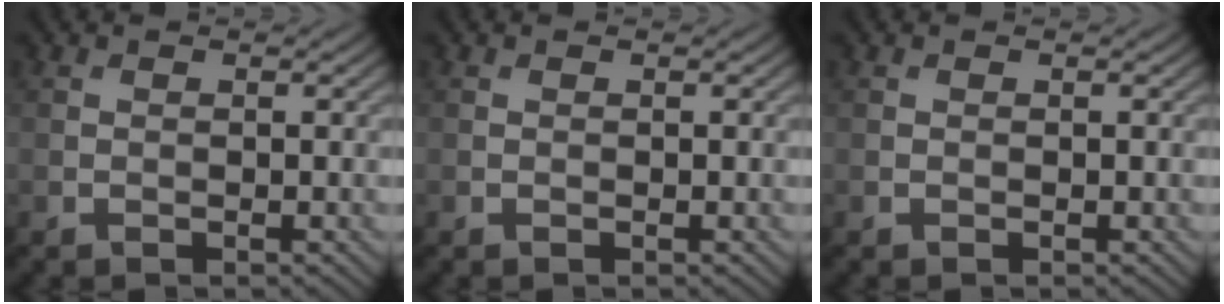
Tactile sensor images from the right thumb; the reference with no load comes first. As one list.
[{"total": 0.0}, {"total": 0.0}]